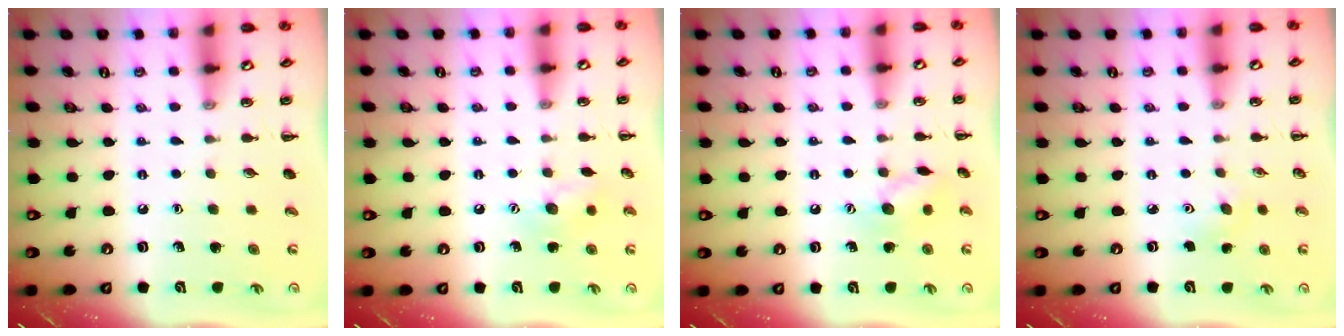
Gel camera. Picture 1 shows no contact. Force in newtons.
{"total": 8.3, "press": 8.2, "slide": 1.2}
{"total": 8.6, "press": 8.5, "slide": 0.8}
{"total": 4.5, "press": 4.5, "slide": 0.7}